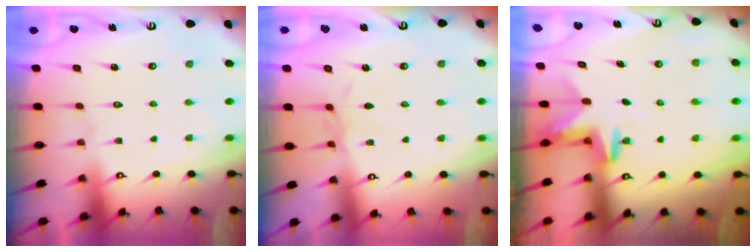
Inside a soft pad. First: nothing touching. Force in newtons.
{"total": 3.0, "press": 3.0, "slide": 0.5}
{"total": 3.4, "press": 3.3, "slide": 0.3}